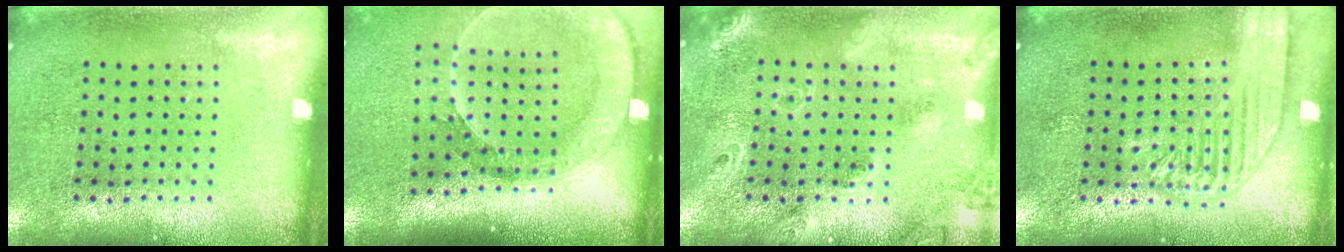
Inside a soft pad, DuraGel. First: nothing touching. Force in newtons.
{"total": 2.6, "press": 2.0, "slide": 1.7}
{"total": 1.8, "press": 1.5, "slide": 1.0}
{"total": 1.8, "press": 1.8, "slide": 0.3}